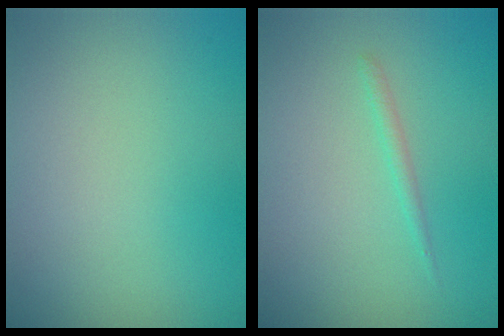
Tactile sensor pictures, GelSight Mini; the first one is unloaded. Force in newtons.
{"total": 0.9, "press": 0.9, "slide": 0.1}